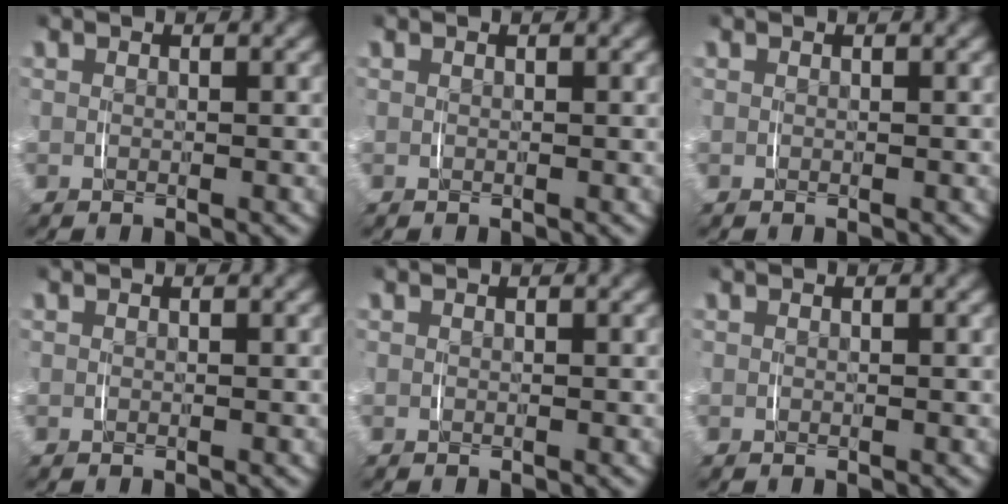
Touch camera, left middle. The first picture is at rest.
{"total": 0.0}
{"total": 0.0}
{"total": 0.0}
{"total": 0.0}
{"total": 0.0}